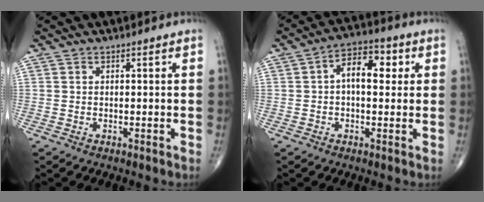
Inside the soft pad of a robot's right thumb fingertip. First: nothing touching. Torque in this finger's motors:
{"motor_torque": [0.00, 0.28, 0.35, 0.19, 0.03]}